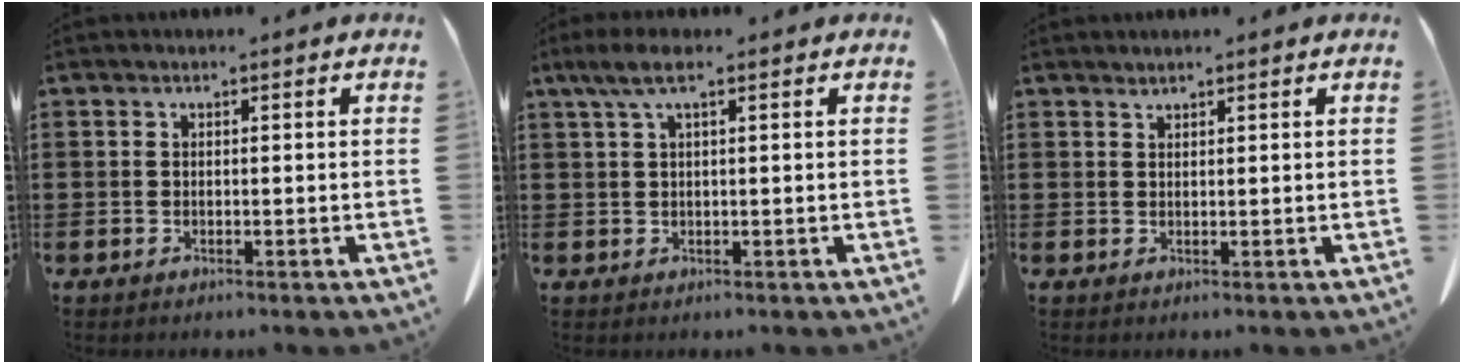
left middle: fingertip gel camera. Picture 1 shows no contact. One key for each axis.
{"total": 3.6, "fx": 1.5, "fy": 0.7, "fz": 3.2, "tx": -0.072, "ty": -0.001, "tz": 0.025}
{"total": 1.0, "fx": 1.0, "fy": 0.0, "fz": 0.1, "tx": -0.004, "ty": -0.003, "tz": 0.021}